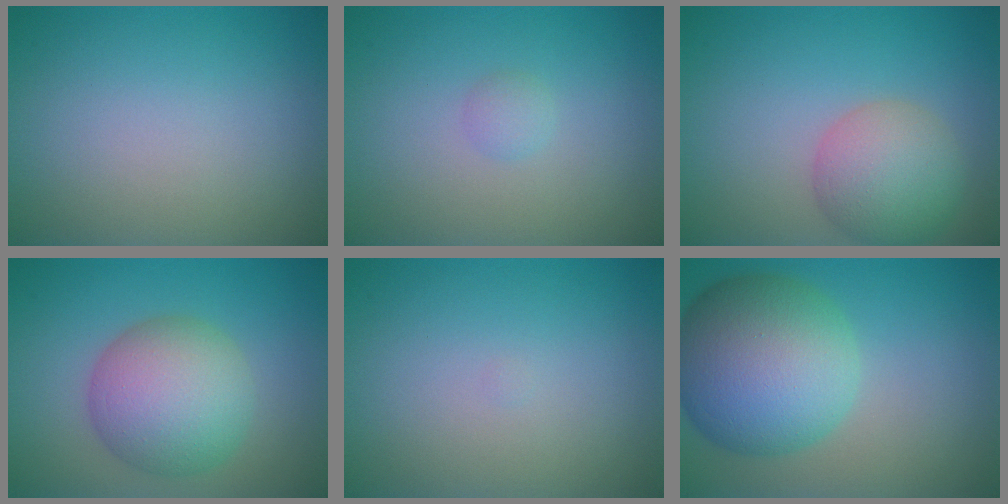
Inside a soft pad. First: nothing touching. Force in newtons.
{"total": 0.8, "press": 0.8, "slide": 0.1}
{"total": 5.2, "press": 5.2, "slide": 0.3}
{"total": 7.4, "press": 7.4, "slide": 0.1}
{"total": 0.0}
{"total": 11.3, "press": 11.3, "slide": 0.3}